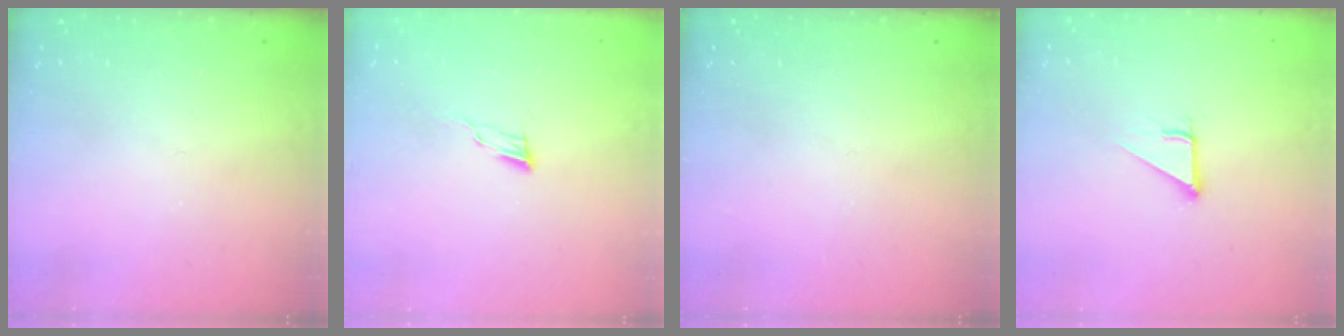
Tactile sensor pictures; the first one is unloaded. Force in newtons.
{"total": 4.6, "press": 4.6, "slide": 0.4}
{"total": 0.0}
{"total": 2.7, "press": 2.7, "slide": 0.0}